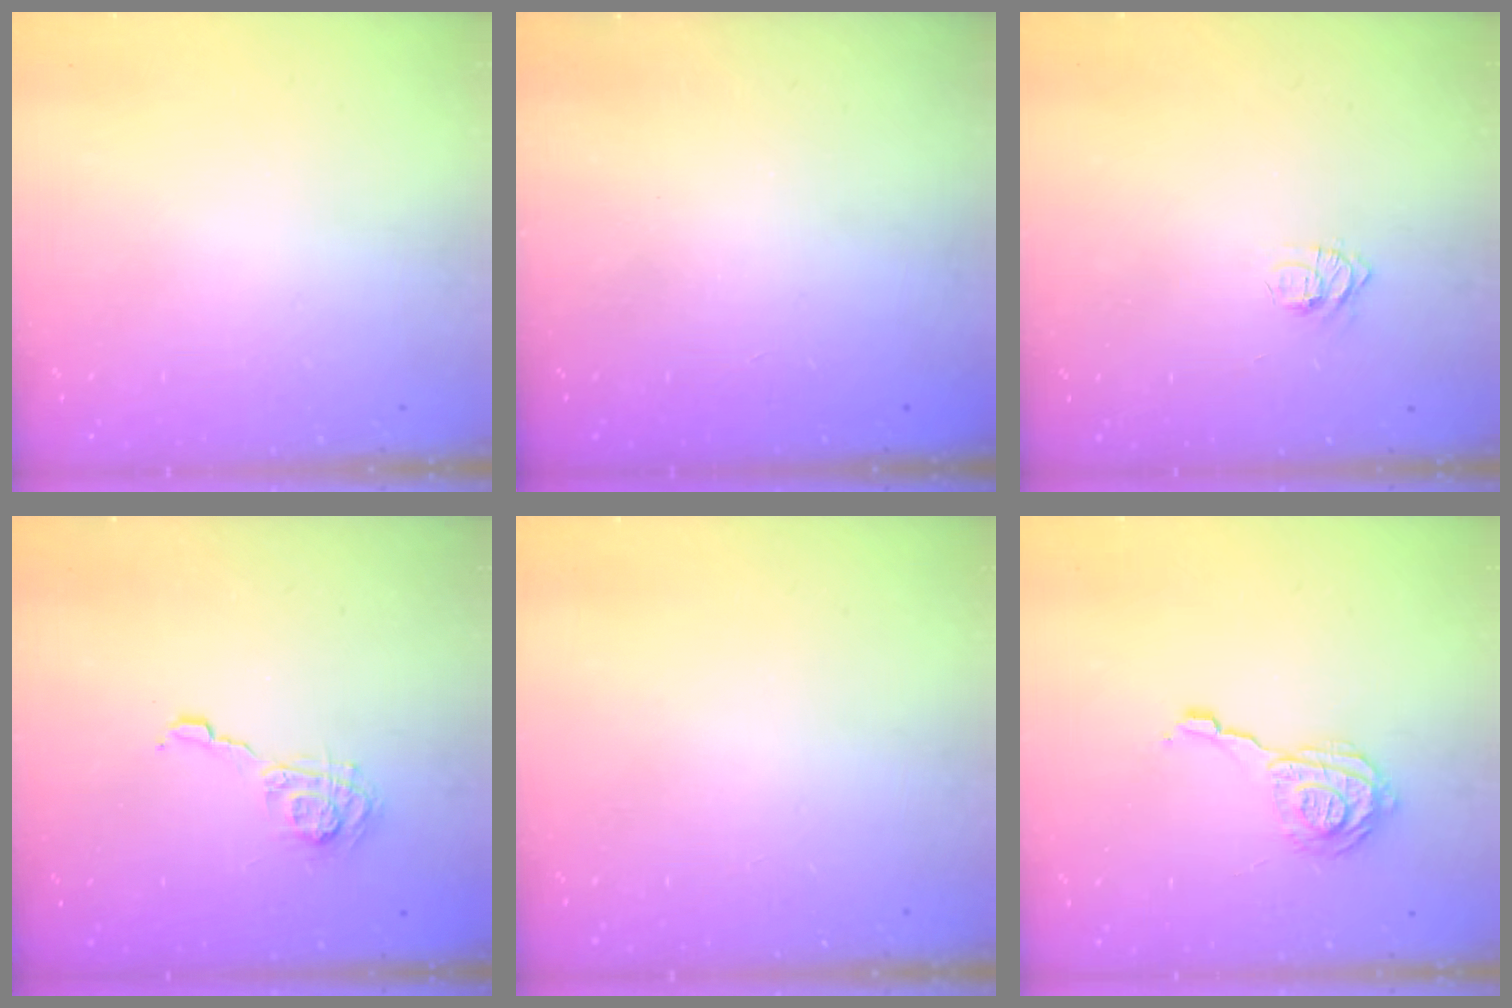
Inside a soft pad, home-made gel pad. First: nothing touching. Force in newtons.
{"total": 2.3, "press": 2.1, "slide": 0.7}
{"total": 4.5, "press": 4.5, "slide": 0.5}
{"total": 7.0, "press": 7.0, "slide": 0.3}
{"total": 0.0}
{"total": 12.7, "press": 12.6, "slide": 1.8}